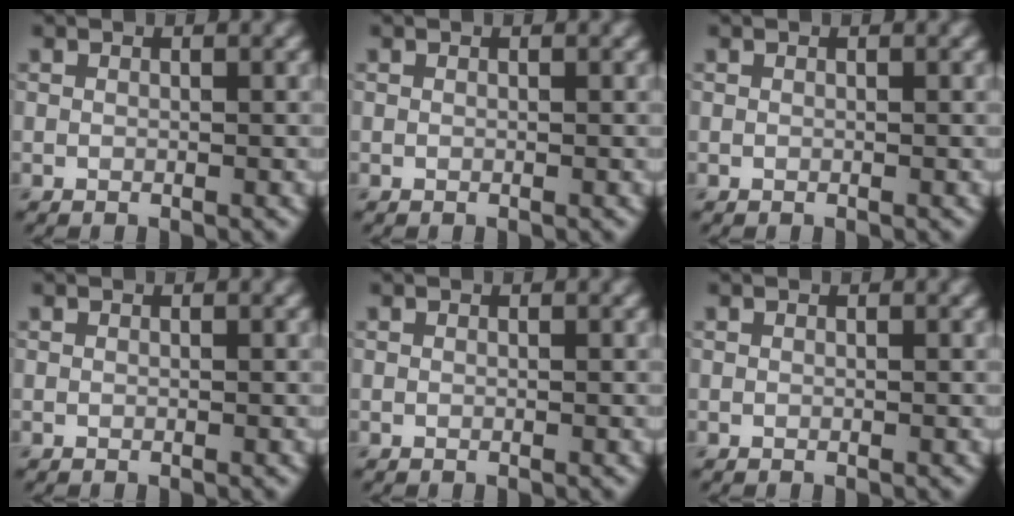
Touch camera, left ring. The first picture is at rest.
{"total": 0.0}
{"total": 0.0}
{"total": 0.0}
{"total": 0.0}
{"total": 0.0}